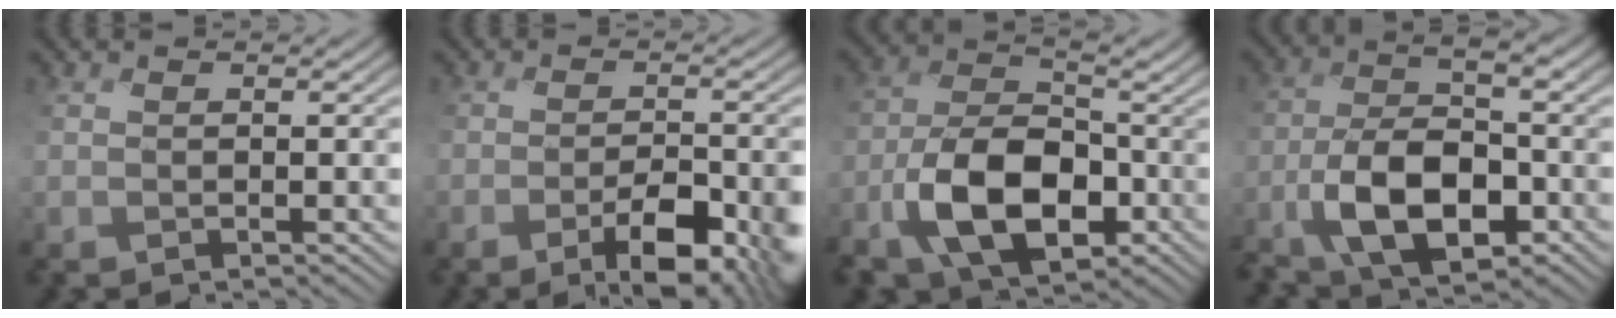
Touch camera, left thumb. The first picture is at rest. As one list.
[{"total": 8.3, "force": [-4.4, 2.7, 6.5], "torque": [-0.099, -0.004, -0.063]}, {"total": 11.2, "force": [-4.5, 6.6, 8.0], "torque": [-0.170, -0.006, -0.090]}, {"total": 10.4, "force": [-4.4, 4.7, 8.1], "torque": [-0.161, -0.006, -0.088]}]